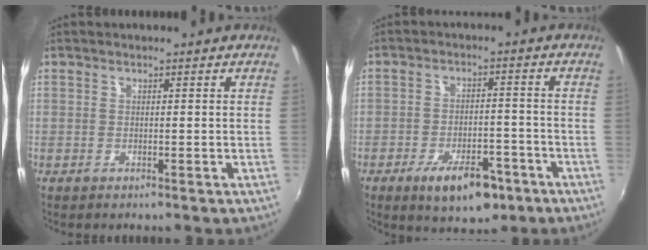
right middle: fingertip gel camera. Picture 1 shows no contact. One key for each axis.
{"total": 9.8, "fx": -5.8, "fy": 4.3, "fz": 6.6, "tx": -0.126, "ty": -0.004, "tz": -0.082}